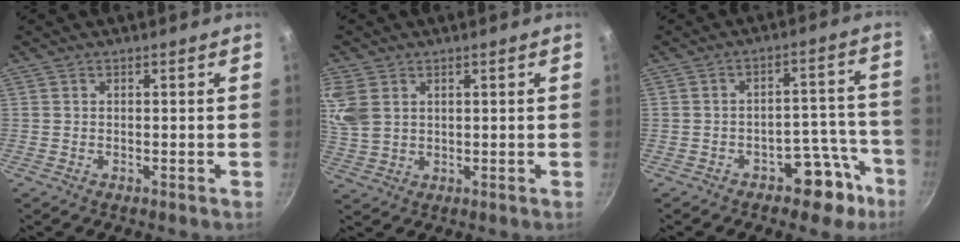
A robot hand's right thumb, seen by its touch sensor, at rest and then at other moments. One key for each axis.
{"total": 6.7, "fx": 2.1, "fy": 4.7, "fz": 4.2, "tx": -0.102, "ty": 0.000, "tz": 0.050}
{"total": 9.2, "fx": -5.7, "fy": 4.9, "fz": 5.3, "tx": -0.032, "ty": 0.064, "tz": -0.076}